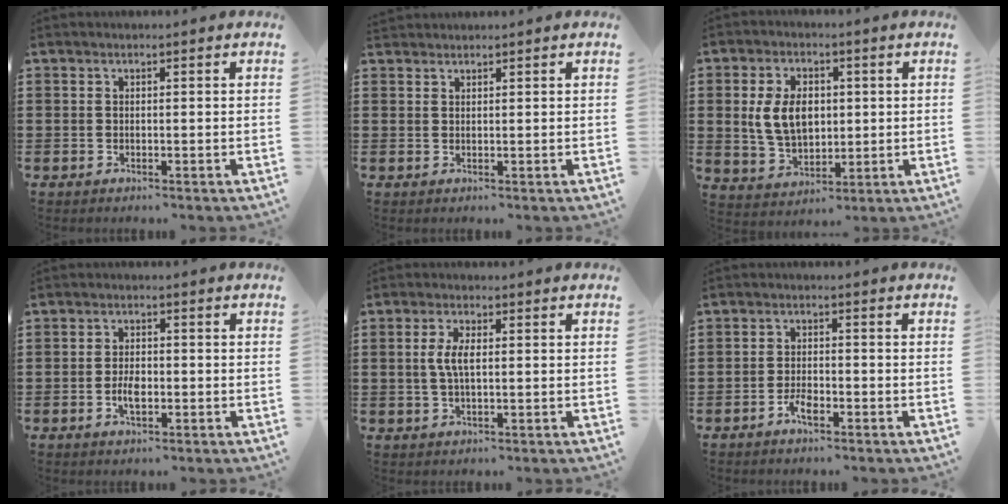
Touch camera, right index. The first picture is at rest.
{"total": 1.4, "force": [1.4, 0.3, -0.3], "torque": [0.001, 0.003, 0.028]}
{"total": 7.9, "force": [1.0, 5.3, 5.7], "torque": [-0.128, 0.010, 0.014]}
{"total": 3.3, "force": [-0.8, 1.5, 2.8], "torque": [-0.059, 0.000, -0.016]}
{"total": 4.0, "force": [0.3, 1.4, 3.7], "torque": [-0.082, 0.002, 0.001]}
{"total": 2.8, "force": [-1.7, 1.0, 1.9], "torque": [-0.035, 0.004, -0.031]}